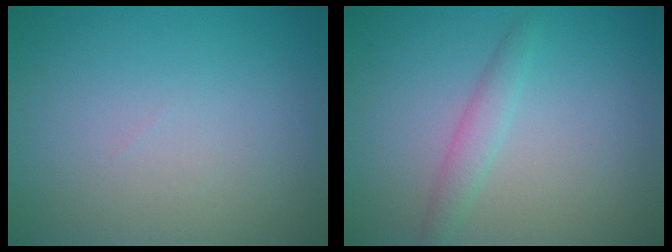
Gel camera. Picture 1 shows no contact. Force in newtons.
{"total": 1.7, "press": 1.7, "slide": 0.1}